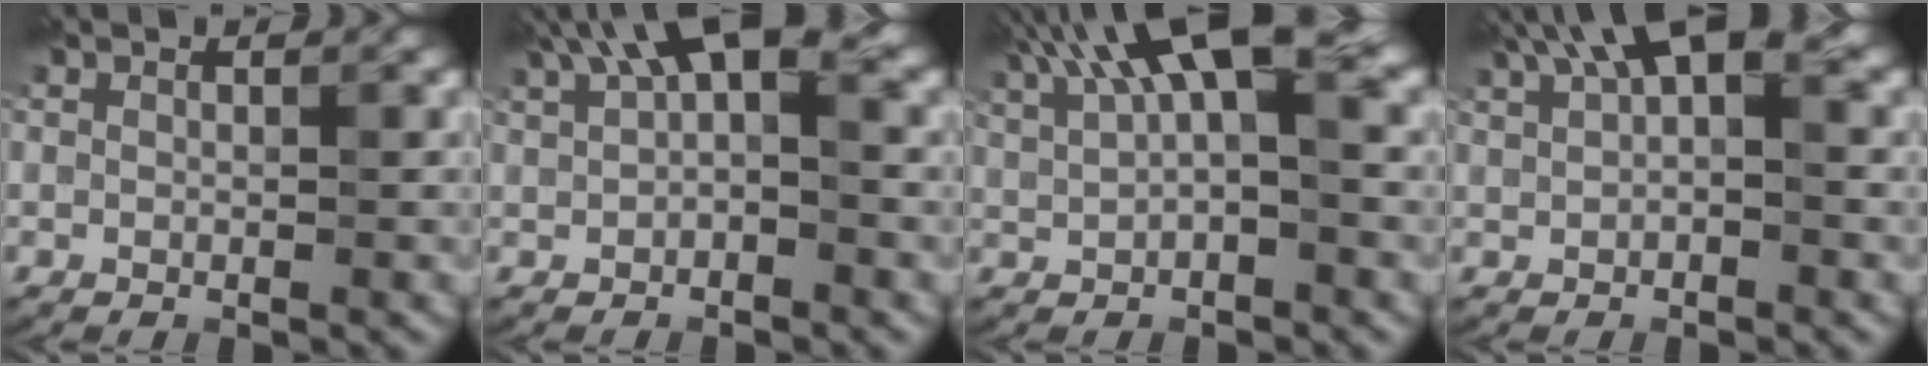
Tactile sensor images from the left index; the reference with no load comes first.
{"total": 6.2, "force": [2.7, 2.6, 5.0], "torque": [-0.073, 0.017, 0.035]}
{"total": 8.1, "force": [3.4, 2.7, 6.8], "torque": [-0.118, 0.022, 0.056]}
{"total": 6.0, "force": [2.9, 2.2, 4.7], "torque": [-0.073, 0.018, 0.043]}